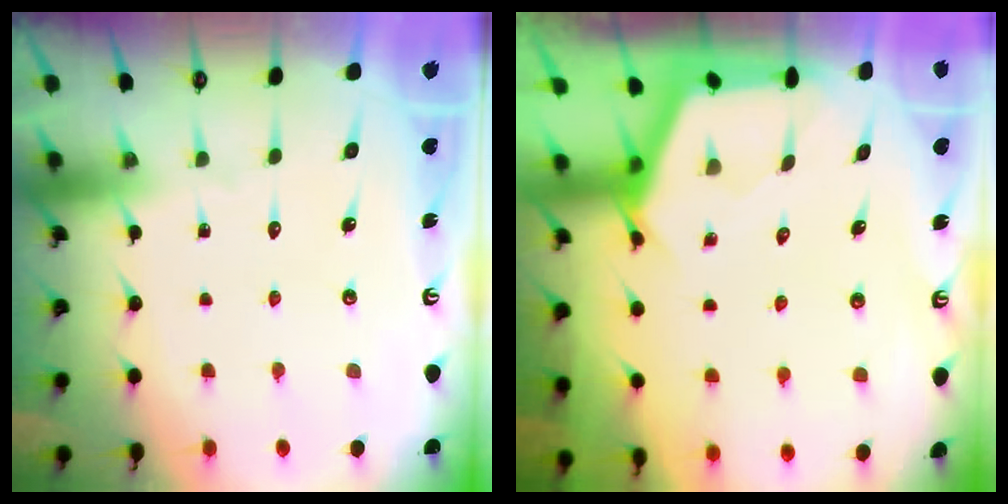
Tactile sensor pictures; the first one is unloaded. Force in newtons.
{"total": 2.5, "press": 2.5, "slide": 0.3}